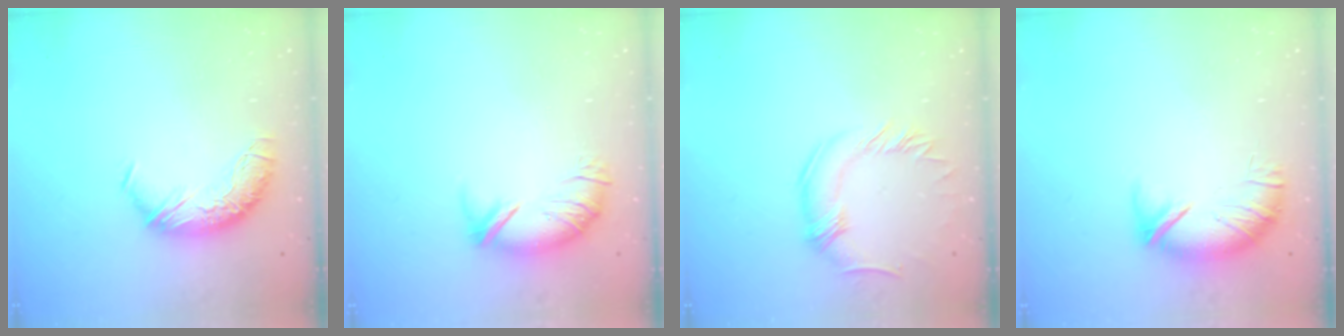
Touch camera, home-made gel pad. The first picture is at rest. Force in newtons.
{"total": 3.8, "press": 3.4, "slide": 1.8}
{"total": 0.0}
{"total": 5.0, "press": 4.5, "slide": 2.1}